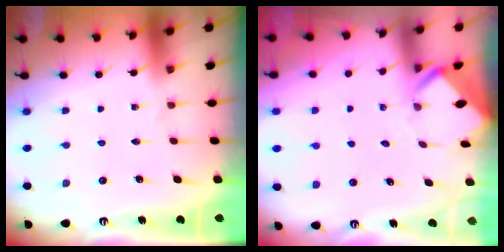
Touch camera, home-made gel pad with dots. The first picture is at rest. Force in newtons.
{"total": 3.2, "press": 3.2, "slide": 0.3}